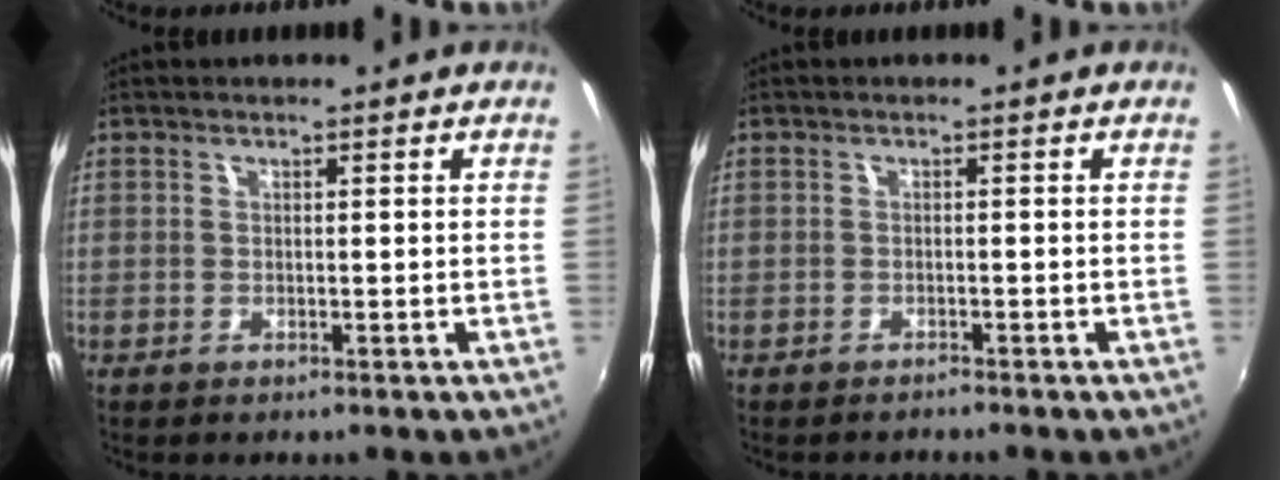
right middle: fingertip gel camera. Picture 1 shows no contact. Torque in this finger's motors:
{"motor_torque": [-0.19, -0.03, 0.03, 0.00]}